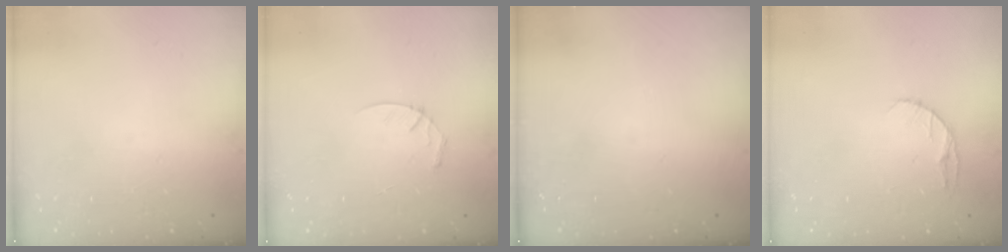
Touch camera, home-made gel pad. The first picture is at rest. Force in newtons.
{"total": 3.5, "press": 3.5, "slide": 0.3}
{"total": 0.0}
{"total": 5.8, "press": 5.7, "slide": 0.8}